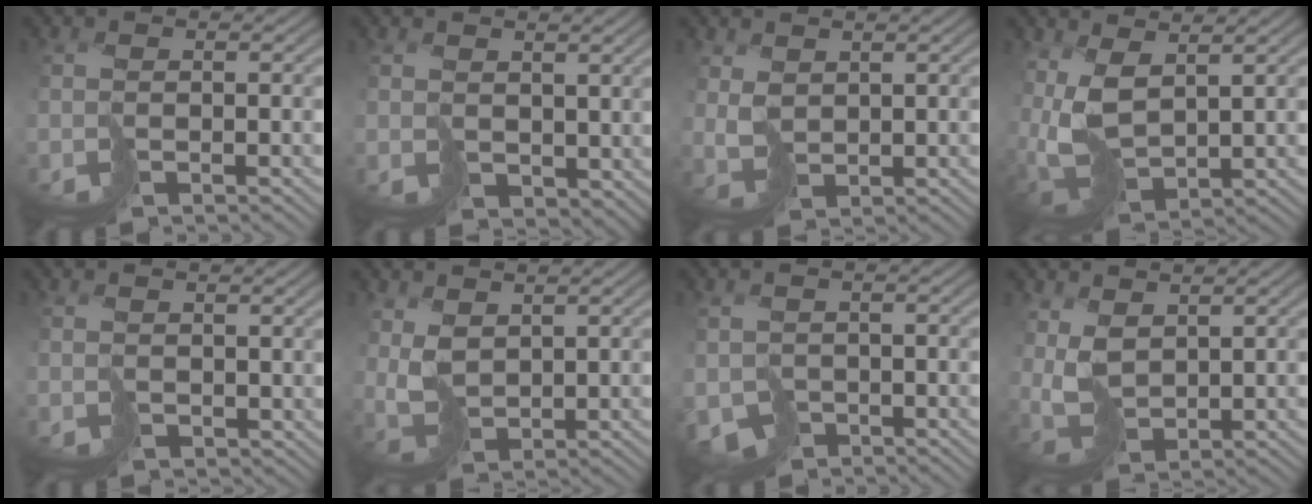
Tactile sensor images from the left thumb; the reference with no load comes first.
{"total": 3.0, "force": [1.6, 1.8, 1.7], "torque": [-0.042, -0.006, 0.033]}
{"total": 2.9, "force": [1.6, 1.8, 1.6], "torque": [-0.047, -0.003, 0.037]}
{"total": 8.8, "force": [3.0, 4.4, 7.0], "torque": [-0.190, -0.005, 0.060]}
{"total": 1.4, "force": [1.0, 0.8, 0.5], "torque": [-0.015, -0.002, 0.021]}
{"total": 4.4, "force": [2.2, 2.4, 2.9], "torque": [-0.079, -0.002, 0.050]}
{"total": 3.1, "force": [-1.3, 2.3, 1.7], "torque": [-0.045, -0.012, -0.026]}
{"total": 5.0, "force": [2.5, 2.7, 3.5], "torque": [-0.097, -0.002, 0.053]}